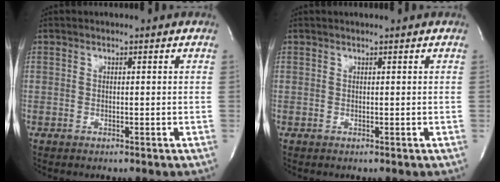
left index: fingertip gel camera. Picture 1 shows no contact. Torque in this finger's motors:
{"motor_torque": [0.20, -0.17, 0.00, 0.02]}